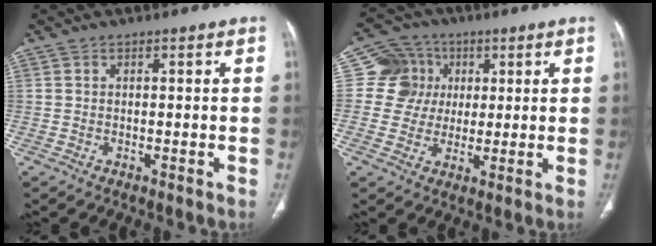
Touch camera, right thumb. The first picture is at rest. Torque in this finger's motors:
{"motor_torque": [-0.38, -0.51, 0.24, 0.16, -0.05]}